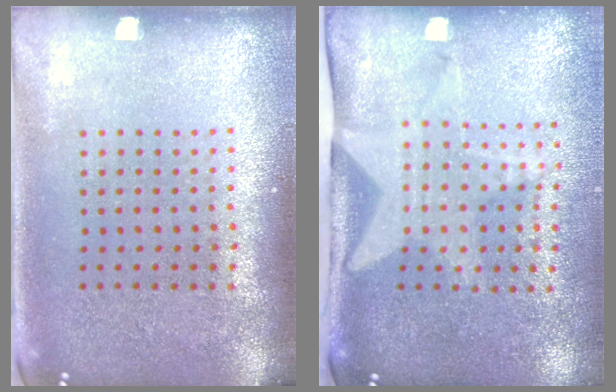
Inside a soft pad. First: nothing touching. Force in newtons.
{"total": 2.0, "press": 1.5, "slide": 1.3}